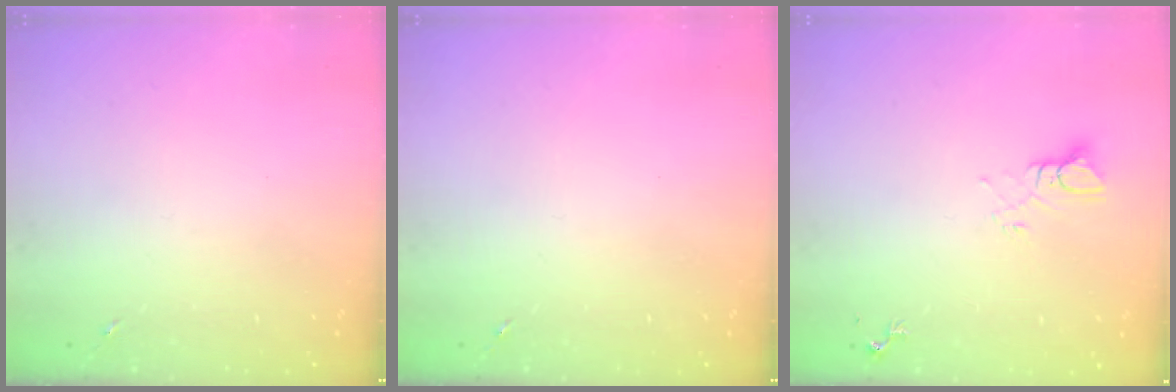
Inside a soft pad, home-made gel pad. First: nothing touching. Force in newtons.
{"total": 0.0}
{"total": 5.1, "press": 5.1, "slide": 0.5}